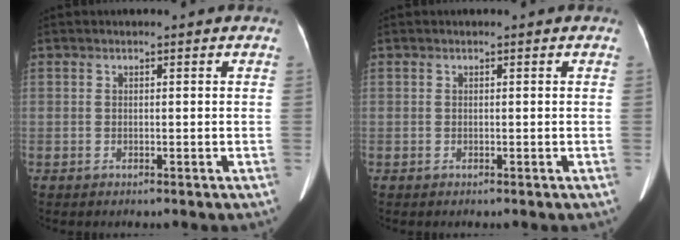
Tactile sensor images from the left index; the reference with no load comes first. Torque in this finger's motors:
{"motor_torque": [0.00, 0.00, 0.00, 0.00]}